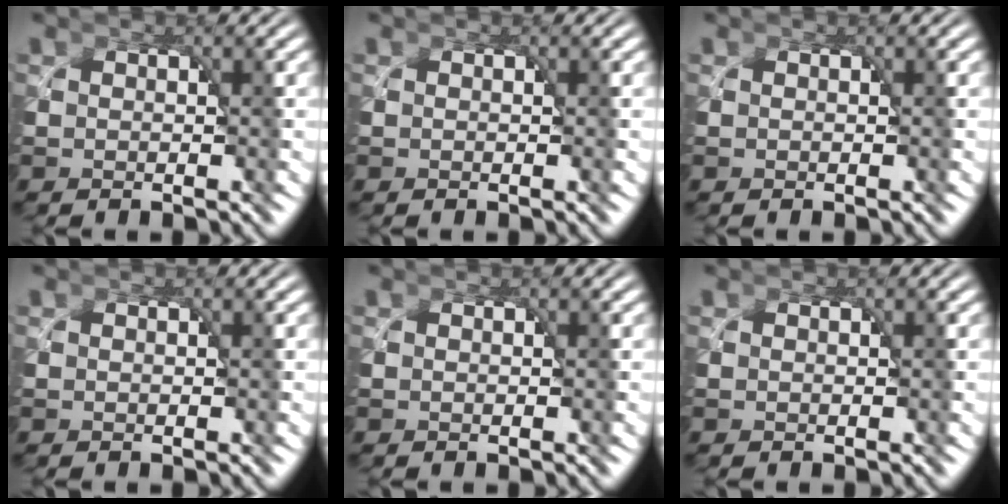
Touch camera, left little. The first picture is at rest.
{"total": 0.0}
{"total": 0.0}
{"total": 0.0}
{"total": 0.0}
{"total": 0.0}